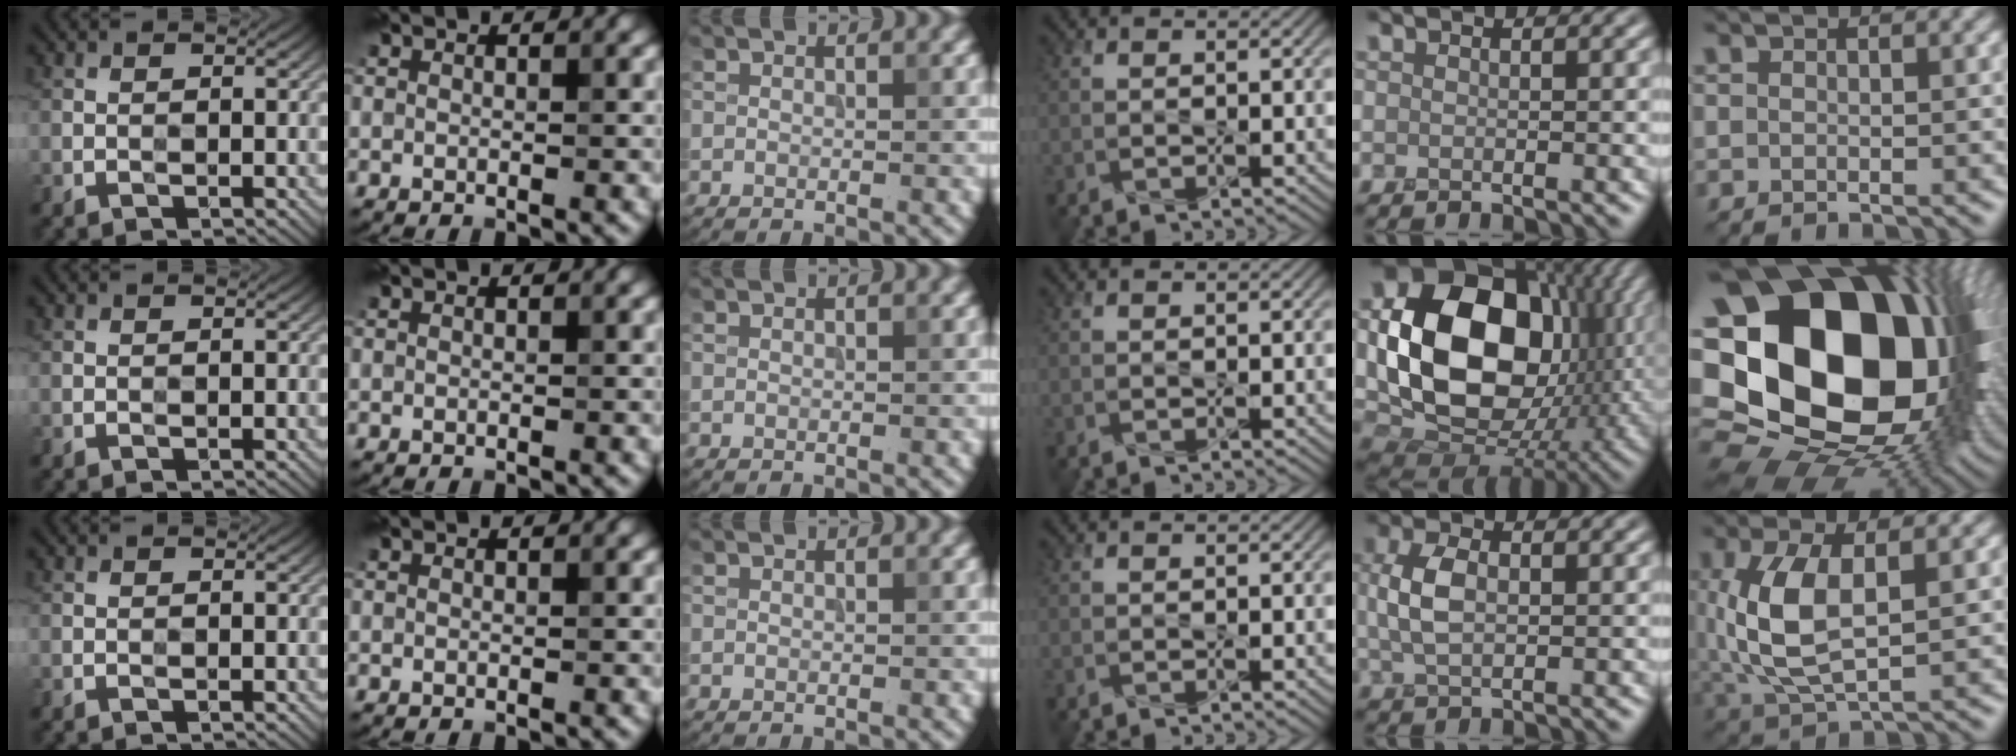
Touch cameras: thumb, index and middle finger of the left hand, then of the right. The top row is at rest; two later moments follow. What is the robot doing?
{"motion": "press", "object": "stapler"}